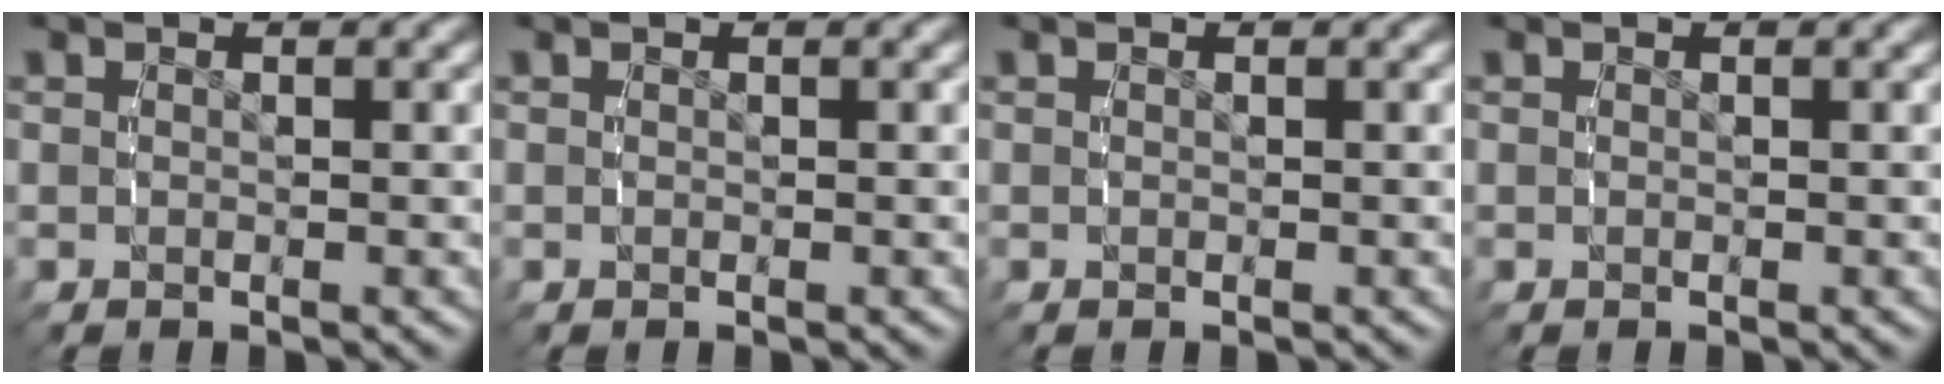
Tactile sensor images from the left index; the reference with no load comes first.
{"total": 0.0}
{"total": 0.0}
{"total": 0.0}